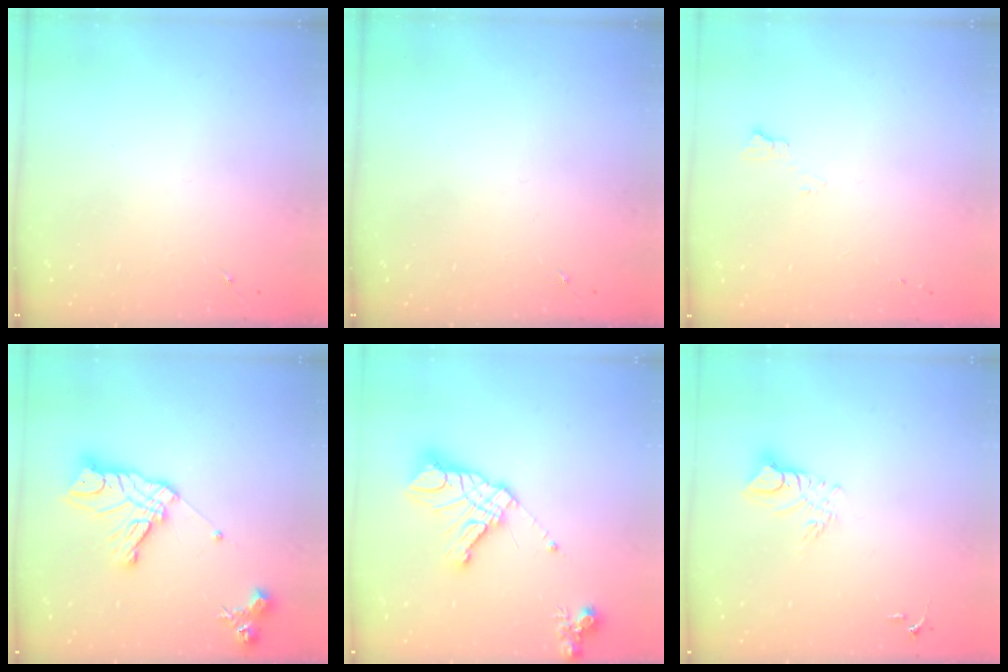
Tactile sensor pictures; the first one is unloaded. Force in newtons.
{"total": 0.0}
{"total": 4.6, "press": 4.5, "slide": 0.6}
{"total": 16.3, "press": 16.2, "slide": 1.4}
{"total": 17.2, "press": 17.0, "slide": 2.4}
{"total": 8.6, "press": 8.6, "slide": 0.8}